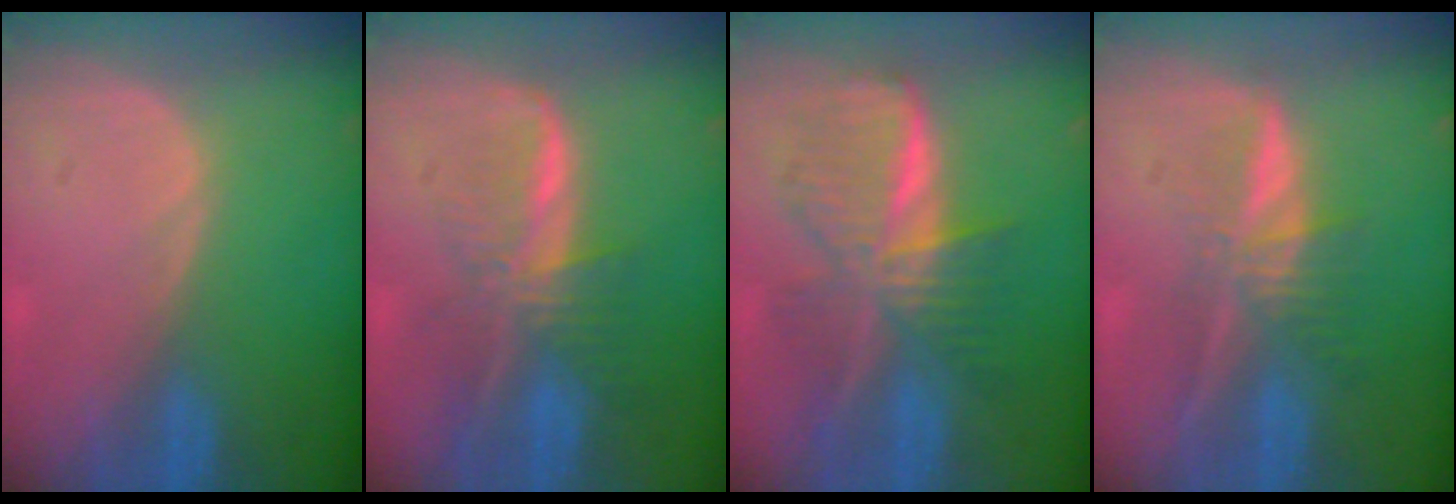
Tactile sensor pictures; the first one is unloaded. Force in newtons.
{"total": 8.3, "press": 6.9, "slide": 4.5}
{"total": 9.4, "press": 9.4, "slide": 0.5}
{"total": 6.2, "press": 5.5, "slide": 2.9}